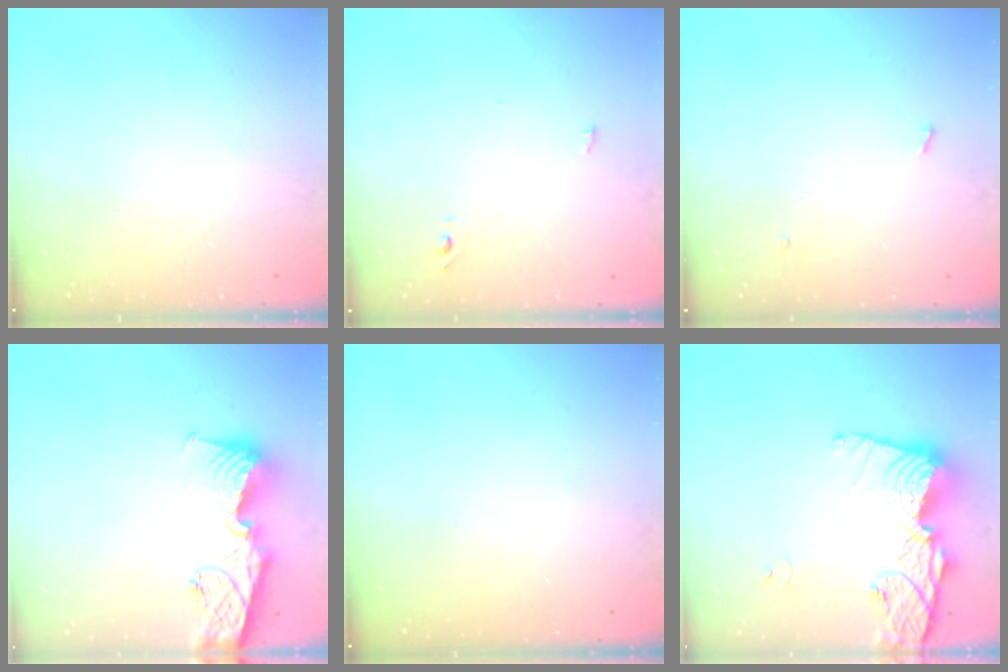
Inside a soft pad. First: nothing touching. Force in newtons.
{"total": 2.4, "press": 2.2, "slide": 1.0}
{"total": 6.9, "press": 2.8, "slide": 6.3}
{"total": 13.6, "press": 13.5, "slide": 1.5}
{"total": 0.0}
{"total": 17.4, "press": 17.3, "slide": 1.4}